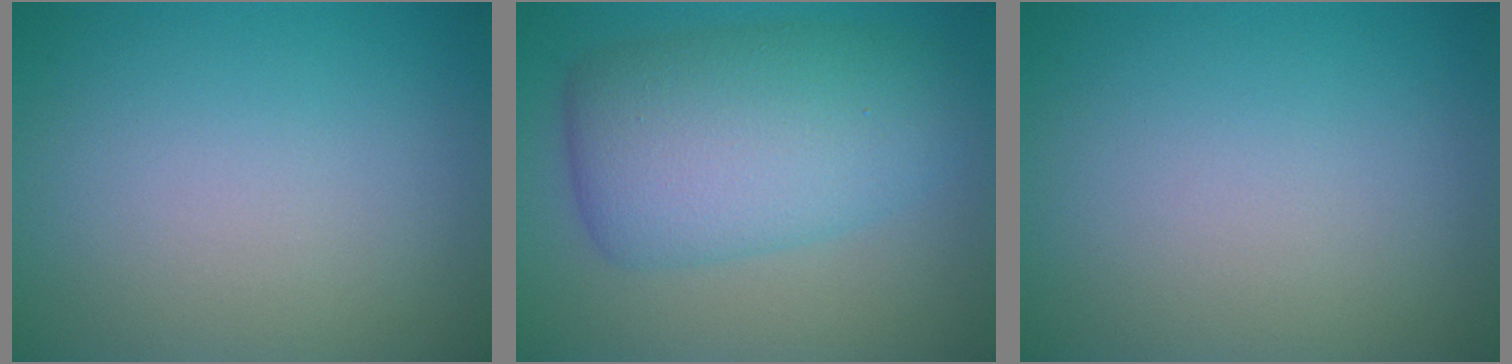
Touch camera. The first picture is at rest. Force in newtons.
{"total": 8.2, "press": 8.2, "slide": 0.2}
{"total": 0.0}